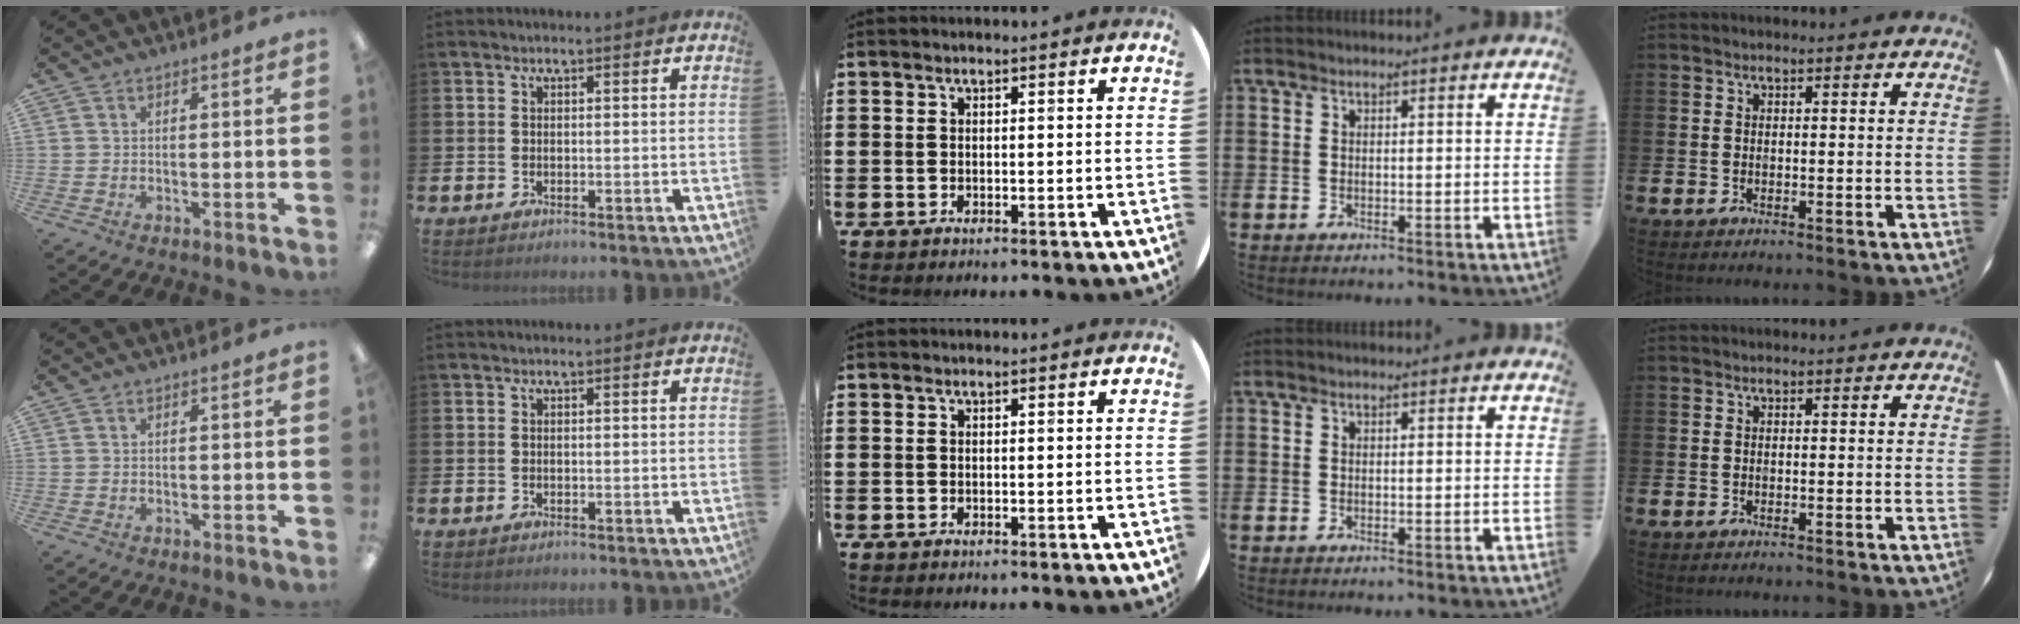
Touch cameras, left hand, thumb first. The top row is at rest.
{}